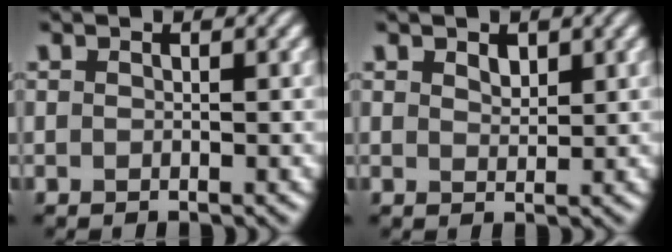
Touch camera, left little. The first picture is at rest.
{"total": 1.3, "force": [0.9, 0.7, 0.6], "torque": [-0.011, -0.001, 0.018]}